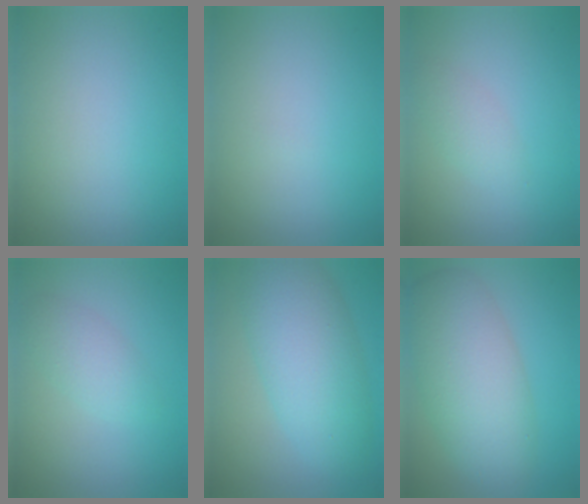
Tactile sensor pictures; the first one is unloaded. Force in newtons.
{"total": 0.0}
{"total": 1.6, "press": 1.6, "slide": 0.1}
{"total": 2.3, "press": 2.3, "slide": 0.1}
{"total": 7.4, "press": 7.4, "slide": 0.1}
{"total": 7.7, "press": 7.7, "slide": 0.2}